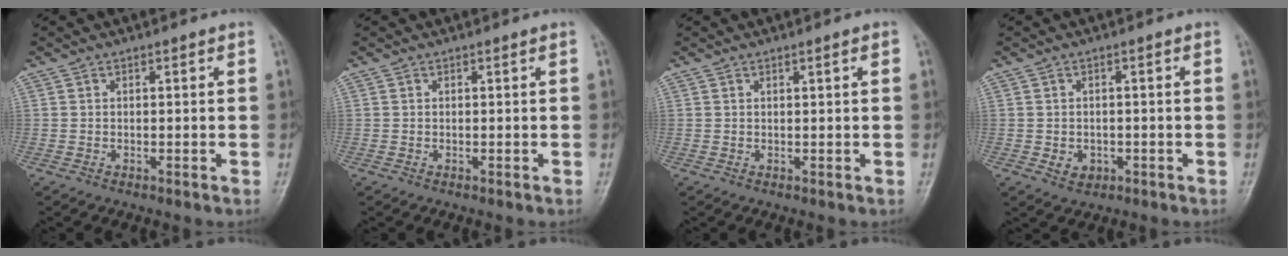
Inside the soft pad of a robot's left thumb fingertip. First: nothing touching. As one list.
[{"total": 0.0}, {"total": 1.3, "force": [0.6, 0.2, 1.2], "torque": [-0.020, 0.001, 0.008]}, {"total": 3.2, "force": [-0.9, 2.6, 1.6], "torque": [-0.011, 0.002, -0.009]}]